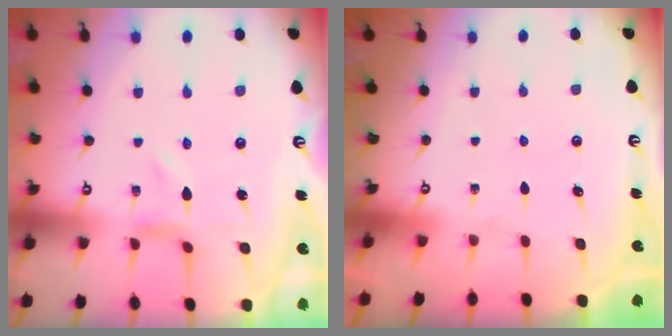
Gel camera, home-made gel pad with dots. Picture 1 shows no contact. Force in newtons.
{"total": 0.0}